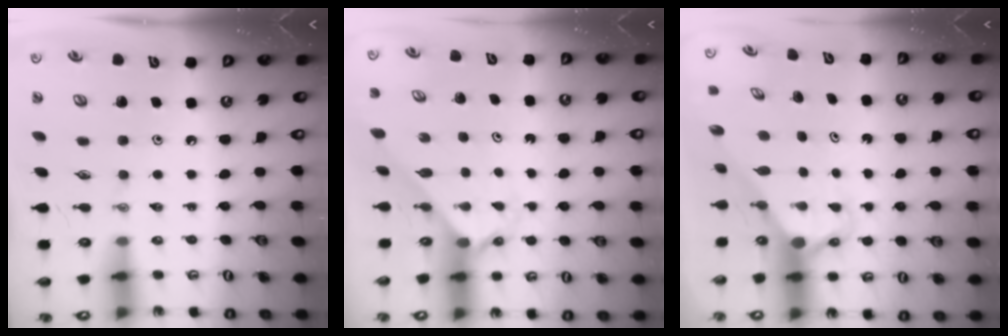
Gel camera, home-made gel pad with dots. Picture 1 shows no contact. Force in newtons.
{"total": 2.1, "press": 2.1, "slide": 0.2}
{"total": 3.1, "press": 3.1, "slide": 0.2}